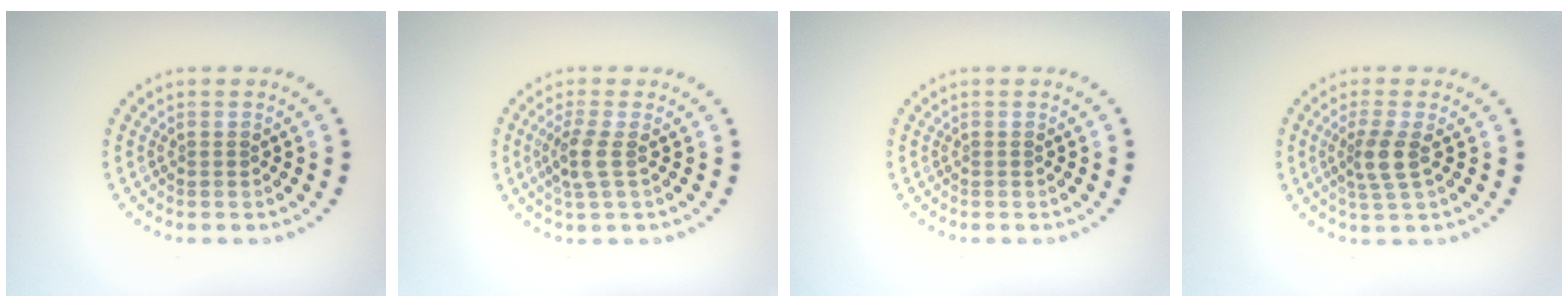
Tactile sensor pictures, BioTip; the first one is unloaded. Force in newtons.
{"total": 2.3, "press": 2.0, "slide": 1.1}
{"total": 0.0}
{"total": 2.5, "press": 2.0, "slide": 1.6}